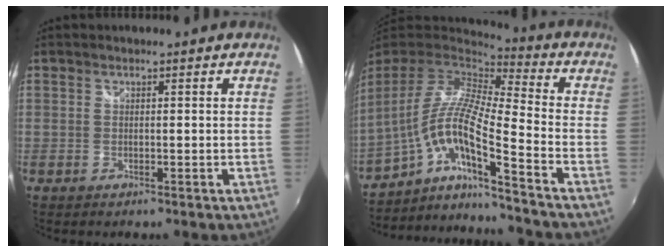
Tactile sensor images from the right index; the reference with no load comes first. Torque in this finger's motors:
{"motor_torque": [0.08, -0.21, 0.58, 0.16]}